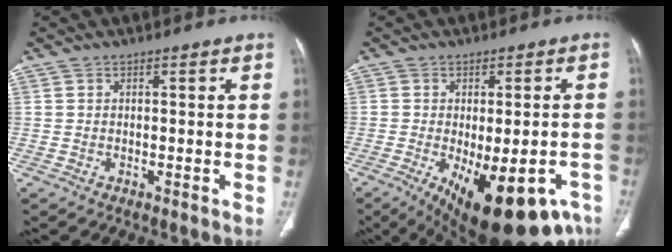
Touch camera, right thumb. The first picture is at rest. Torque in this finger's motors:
{"motor_torque": [-0.31, 1.33, 0.19, -0.05, 0.13]}